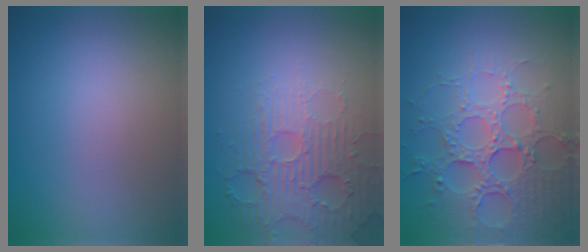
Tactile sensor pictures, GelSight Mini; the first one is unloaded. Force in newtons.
{"total": 5.5, "press": 3.7, "slide": 4.1}
{"total": 5.2, "press": 4.9, "slide": 1.8}